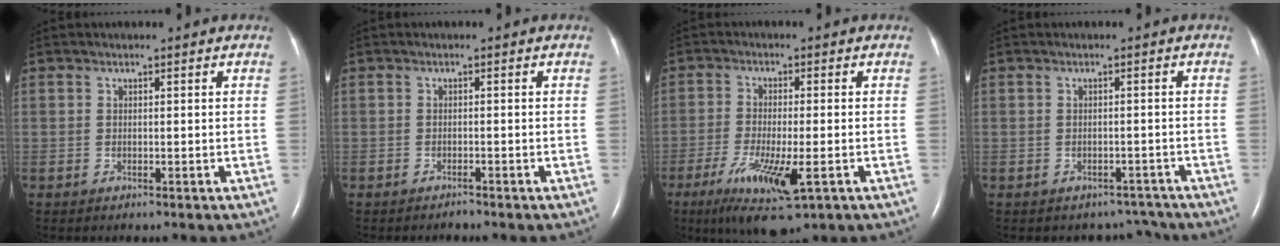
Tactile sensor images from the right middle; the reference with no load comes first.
{"total": 0.7, "force": [-0.7, 0.0, 0.1], "torque": [-0.006, -0.002, -0.011]}
{"total": 10.6, "force": [-4.9, 2.1, 9.2], "torque": [-0.171, -0.029, -0.078]}
{"total": 3.1, "force": [-2.7, 1.3, -0.6], "torque": [0.010, 0.016, -0.032]}